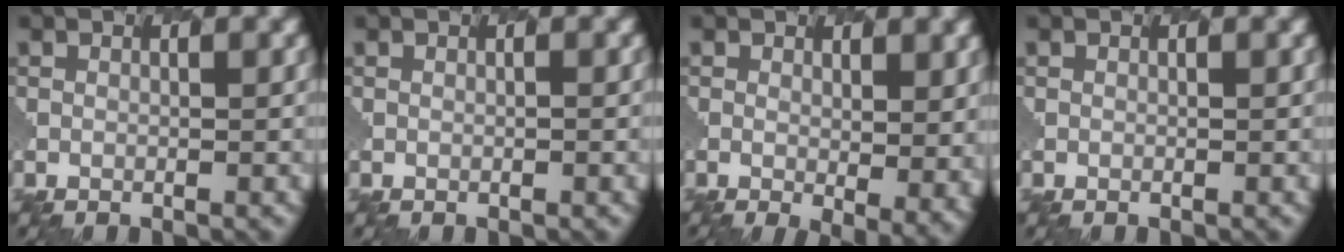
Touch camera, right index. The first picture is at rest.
{"total": 0.0}
{"total": 3.6, "force": [-0.5, 0.9, 3.5], "torque": [-0.057, -0.016, -0.001]}
{"total": 0.0}